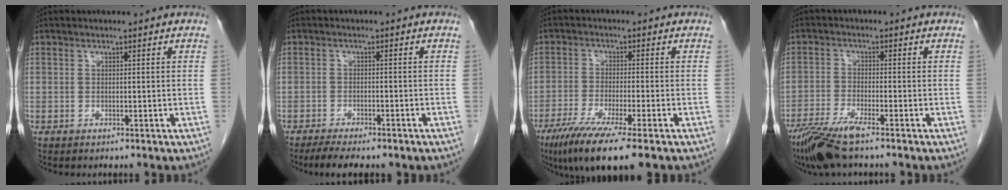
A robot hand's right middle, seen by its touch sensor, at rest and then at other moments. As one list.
[{"total": 5.9, "force": [-4.7, 1.3, 3.3], "torque": [-0.048, -0.010, -0.067]}, {"total": 10.4, "force": [-6.7, 0.2, 7.9], "torque": [-0.133, -0.027, -0.107]}, {"total": 7.2, "force": [-5.2, 0.4, 4.9], "torque": [-0.099, -0.020, -0.100]}]